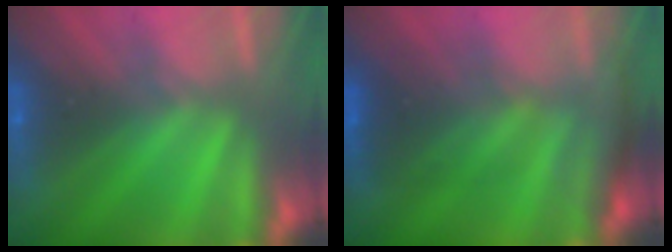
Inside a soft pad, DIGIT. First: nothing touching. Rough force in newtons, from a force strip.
{"total": 2.7}